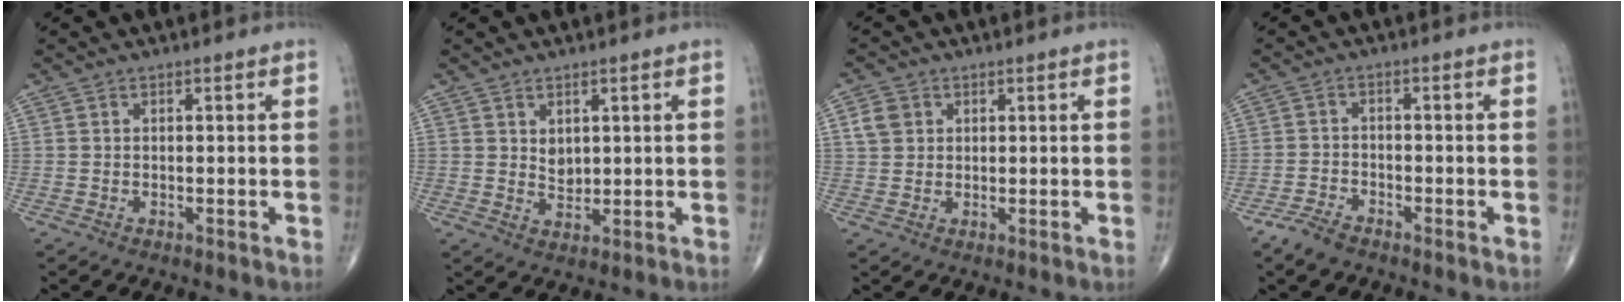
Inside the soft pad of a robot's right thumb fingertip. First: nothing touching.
{"total": 2.9, "force": [1.2, 1.9, 1.9], "torque": [-0.020, -0.013, 0.026]}
{"total": 3.8, "force": [1.2, 3.2, 1.7], "torque": [-0.021, 0.002, 0.025]}
{"total": 4.0, "force": [-3.2, 1.7, 1.8], "torque": [-0.039, 0.006, -0.061]}